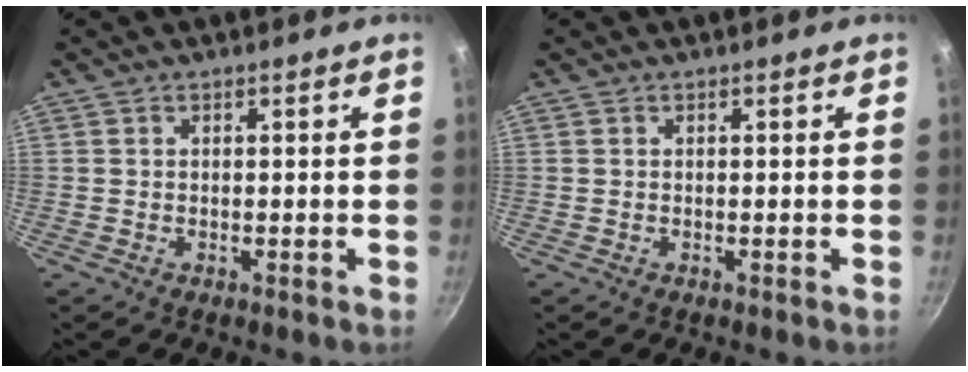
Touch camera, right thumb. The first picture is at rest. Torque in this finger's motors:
{"motor_torque": [0.00, 0.00, -0.13, 0.15, 0.00]}